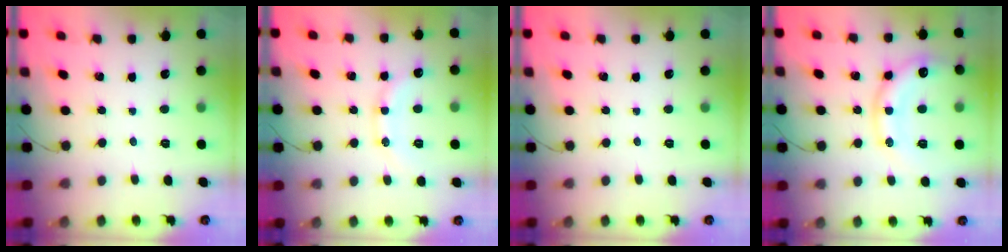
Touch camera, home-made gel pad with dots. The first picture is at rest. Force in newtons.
{"total": 11.6, "press": 11.5, "slide": 1.1}
{"total": 0.0}
{"total": 14.9, "press": 14.9, "slide": 1.2}